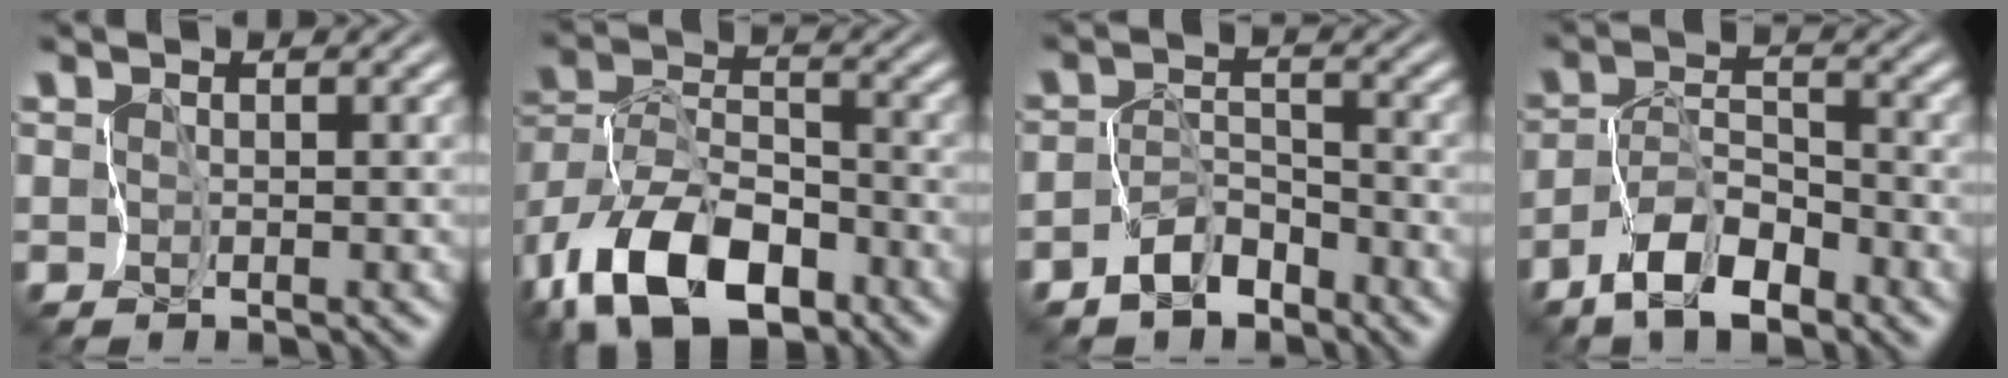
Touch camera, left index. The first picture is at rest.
{"total": 12.3, "force": [-8.1, 6.0, 7.1], "torque": [-0.136, 0.004, -0.153]}
{"total": 3.1, "force": [-2.4, 1.5, 1.1], "torque": [-0.015, 0.007, -0.044]}
{"total": 5.4, "force": [-3.9, 2.0, 3.2], "torque": [-0.056, 0.006, -0.076]}